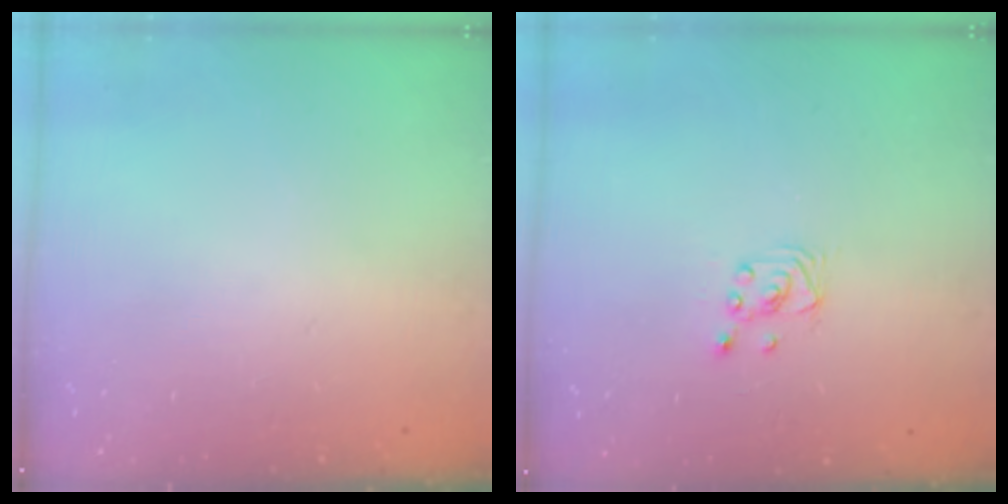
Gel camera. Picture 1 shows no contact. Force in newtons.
{"total": 1.6, "press": 1.6, "slide": 0.0}